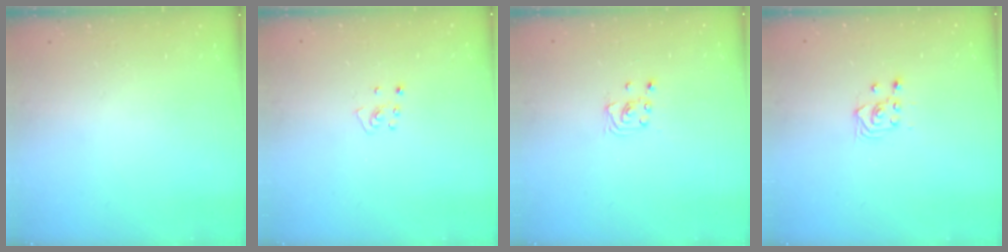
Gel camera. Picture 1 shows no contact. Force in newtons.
{"total": 4.4, "press": 4.4, "slide": 0.3}
{"total": 2.1, "press": 2.1, "slide": 0.2}
{"total": 3.4, "press": 3.0, "slide": 1.6}